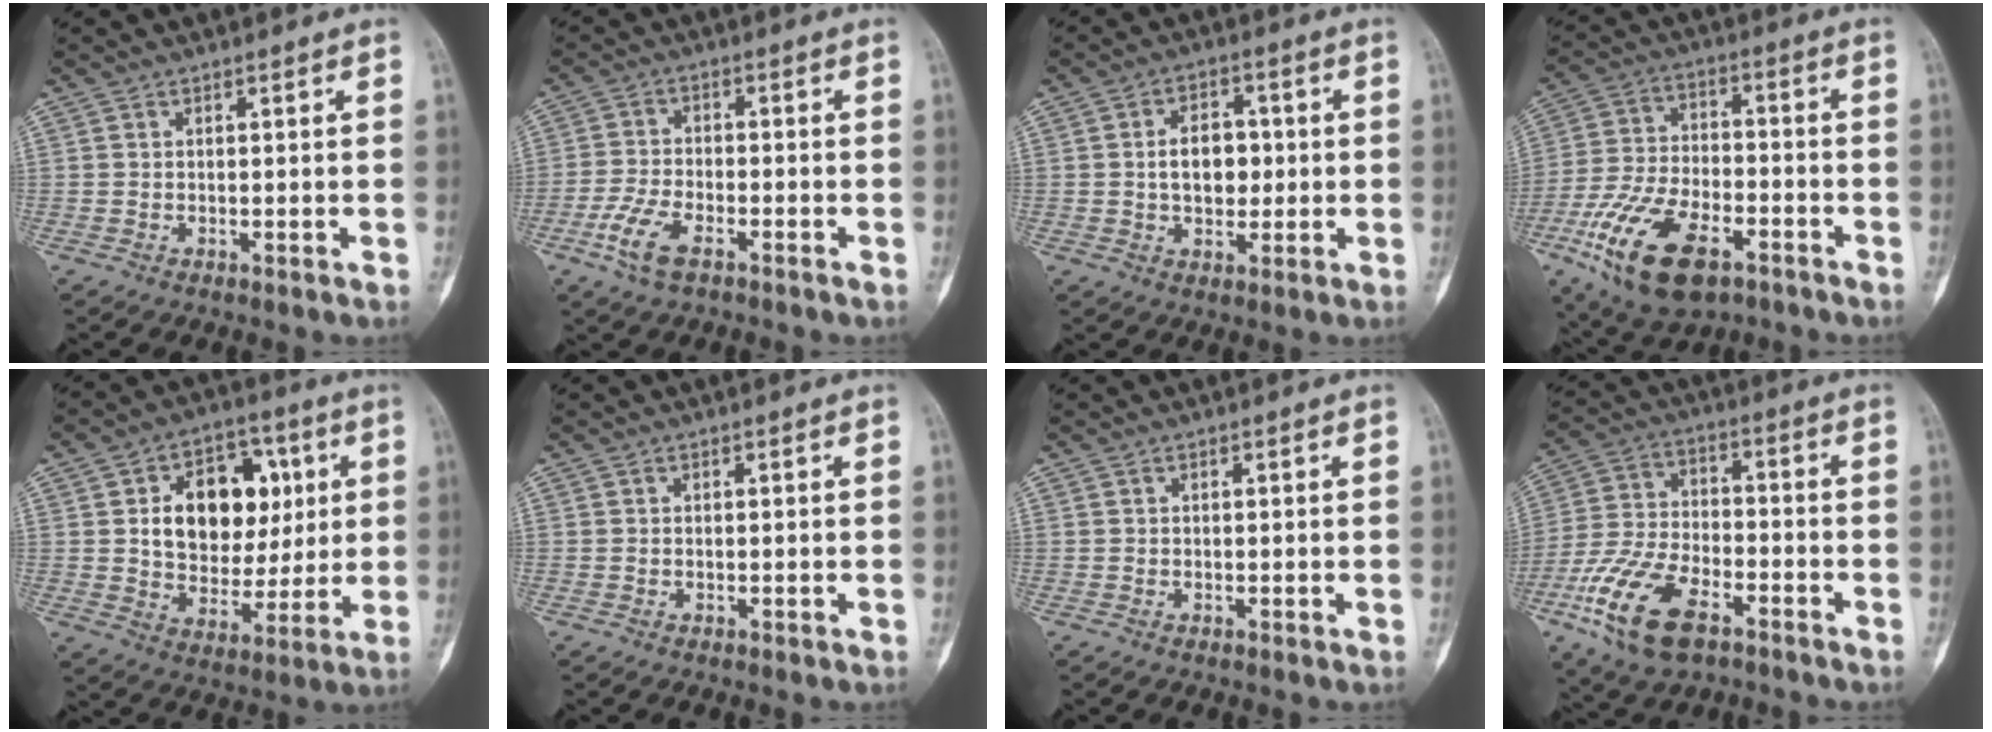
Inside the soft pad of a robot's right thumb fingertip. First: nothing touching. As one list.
[{"total": 7.4, "force": [-4.1, 3.4, 5.2], "torque": [-0.112, 0.013, -0.079]}, {"total": 7.8, "force": [0.0, 5.3, 5.8], "torque": [-0.064, 0.012, -0.001]}, {"total": 18.9, "force": [-9.4, 9.5, 13.3], "torque": [-0.248, 0.030, -0.162]}, {"total": 17.0, "force": [3.5, 12.1, 11.4], "torque": [-0.122, 0.006, 0.058]}, {"total": 0.0}, {"total": 0.0}, {"total": 16.4, "force": [-8.5, 8.2, 11.4], "torque": [-0.226, 0.026, -0.158]}]